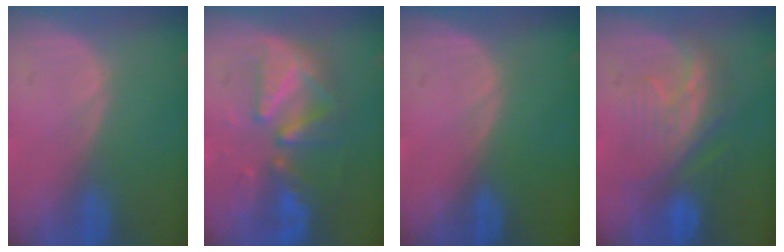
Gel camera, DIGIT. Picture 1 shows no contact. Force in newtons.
{"total": 9.0, "press": 8.4, "slide": 3.3}
{"total": 0.0}
{"total": 8.4, "press": 8.1, "slide": 1.9}